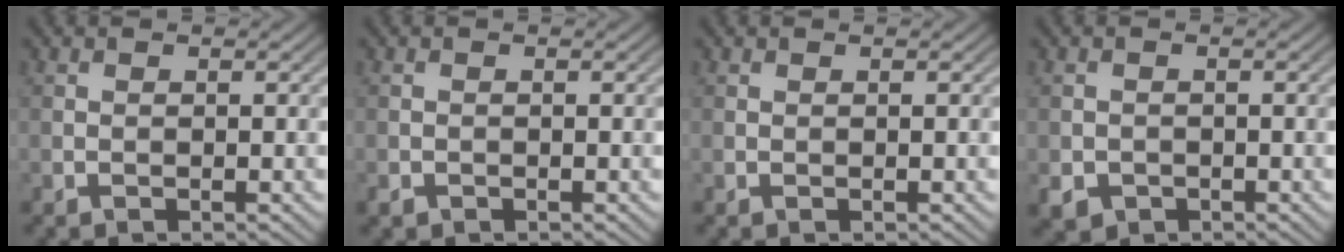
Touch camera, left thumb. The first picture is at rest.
{"total": 0.8, "force": [-0.6, 0.6, 0.2], "torque": [-0.004, -0.003, -0.013]}
{"total": 0.0}
{"total": 2.3, "force": [-1.1, 1.9, 0.7], "torque": [-0.016, -0.010, -0.025]}